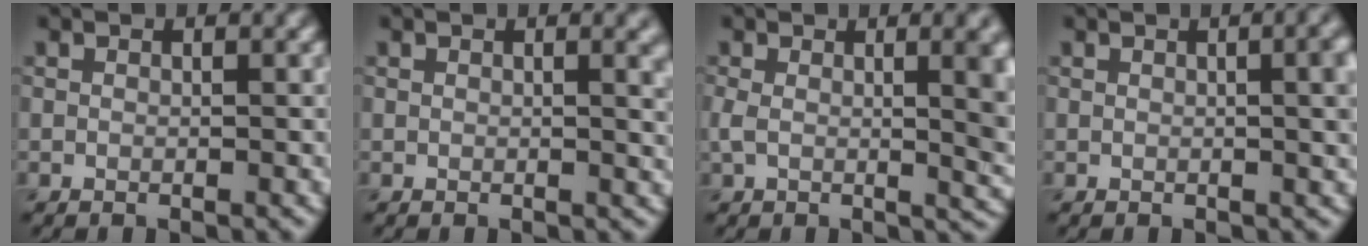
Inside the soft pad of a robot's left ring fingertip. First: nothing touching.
{"total": 2.6, "force": [1.1, 1.0, 2.1], "torque": [-0.015, 0.003, 0.015]}
{"total": 7.7, "force": [0.9, 3.1, 6.9], "torque": [-0.086, -0.005, 0.015]}
{"total": 5.2, "force": [1.0, 2.1, 4.6], "torque": [-0.029, 0.013, 0.013]}